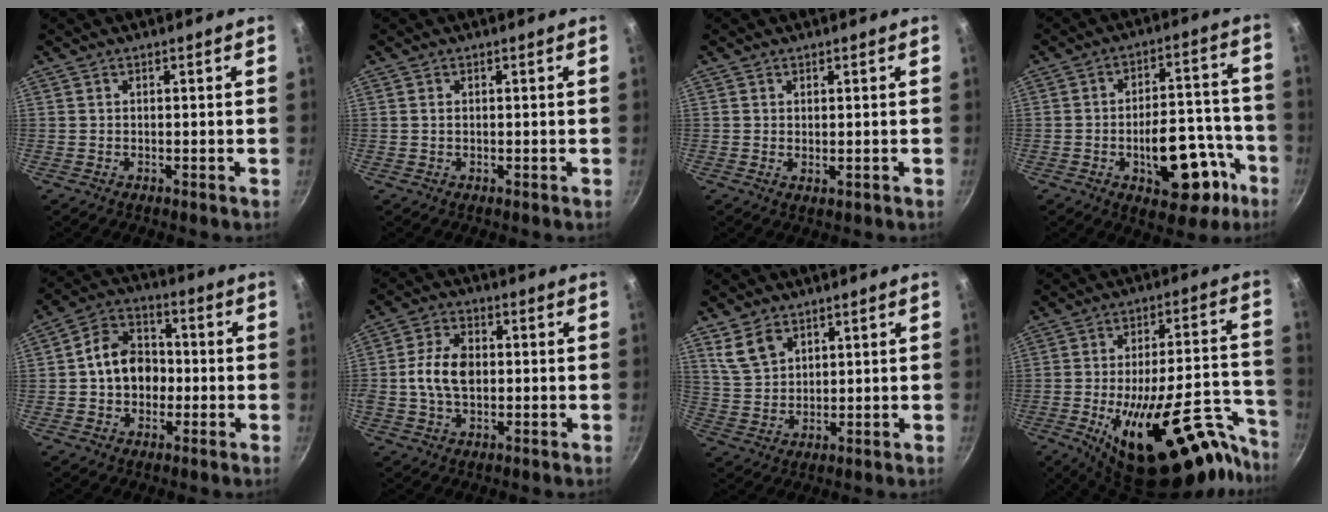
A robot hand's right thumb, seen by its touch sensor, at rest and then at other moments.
{"total": 0.8, "force": [0.2, 0.6, 0.6], "torque": [-0.009, 0.002, 0.004]}
{"total": 1.0, "force": [0.4, 0.5, 0.7], "torque": [-0.009, -0.011, 0.004]}
{"total": 17.4, "force": [-7.1, 8.9, 13.1], "torque": [-0.122, 0.058, -0.090]}
{"total": 10.8, "force": [-0.7, 8.5, 6.6], "torque": [-0.074, 0.028, -0.025]}
{"total": 8.8, "force": [-0.1, 5.9, 6.6], "torque": [-0.115, 0.015, -0.008]}
{"total": 6.8, "force": [3.8, 4.5, 3.4], "torque": [-0.051, -0.013, 0.083]}
{"total": 29.0, "force": [-15.9, 11.4, 21.4], "torque": [-0.242, 0.078, -0.229]}